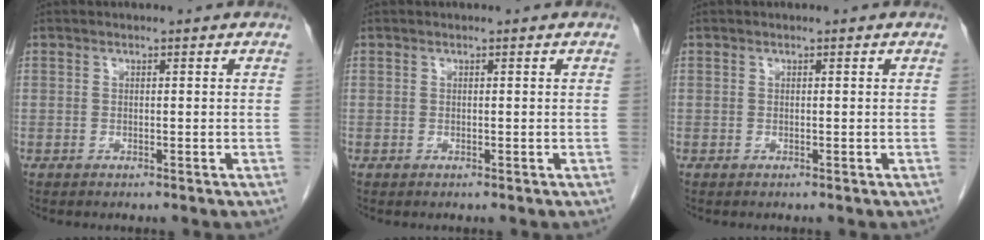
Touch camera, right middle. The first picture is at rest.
{"total": 0.0}
{"total": 0.0}